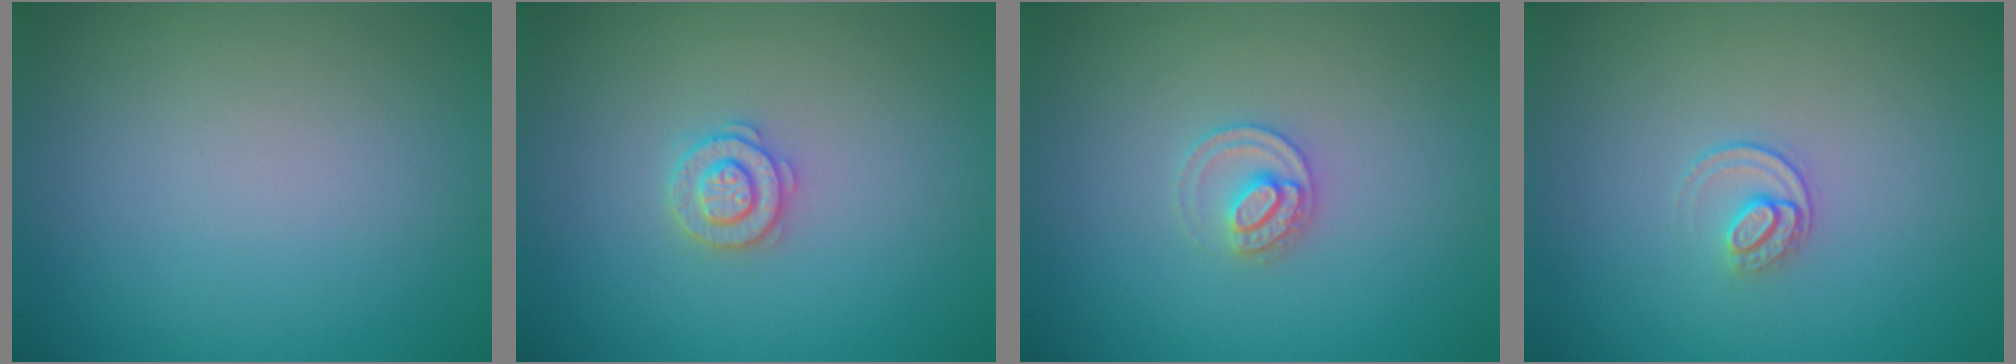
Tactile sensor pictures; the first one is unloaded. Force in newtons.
{"total": 2.2, "press": 2.2, "slide": 0.3}
{"total": 2.1, "press": 2.1, "slide": 0.2}
{"total": 1.4, "press": 0.9, "slide": 1.0}